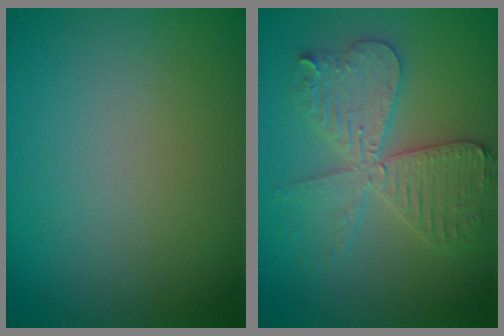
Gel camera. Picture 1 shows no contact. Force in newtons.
{"total": 5.7, "press": 5.6, "slide": 0.7}